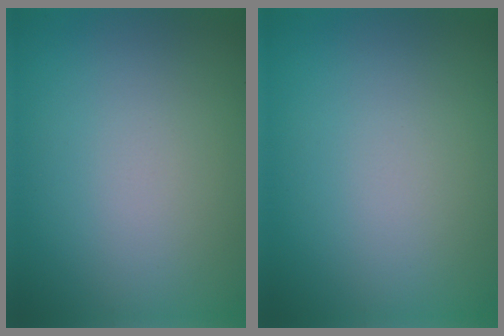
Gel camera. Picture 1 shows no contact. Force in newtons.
{"total": 0.0}